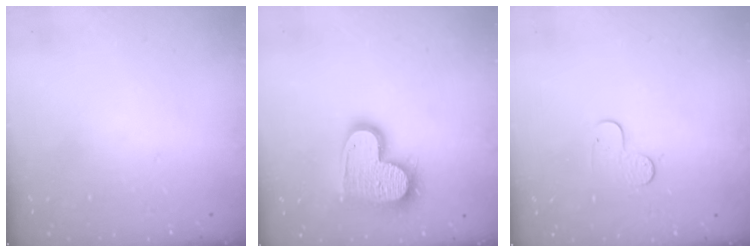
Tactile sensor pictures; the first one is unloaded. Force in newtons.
{"total": 16.9, "press": 16.8, "slide": 1.3}
{"total": 5.9, "press": 5.9, "slide": 0.4}